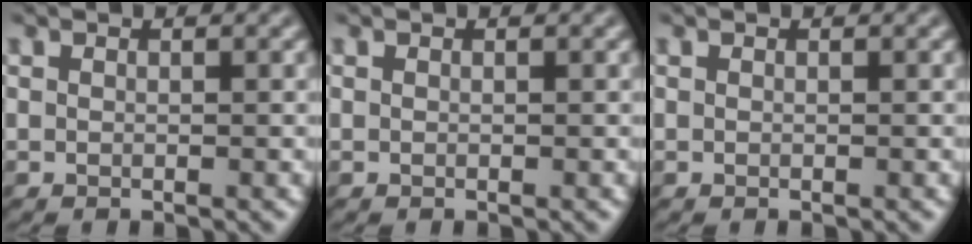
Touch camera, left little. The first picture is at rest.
{"total": 0.0}
{"total": 0.0}